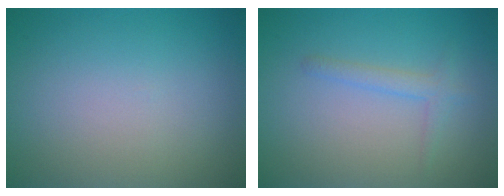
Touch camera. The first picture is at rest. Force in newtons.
{"total": 1.6, "press": 1.6, "slide": 0.1}